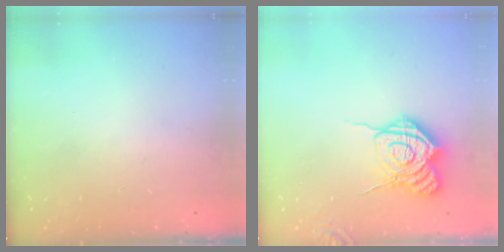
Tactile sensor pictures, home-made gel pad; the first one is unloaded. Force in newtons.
{"total": 15.5, "press": 15.5, "slide": 1.1}